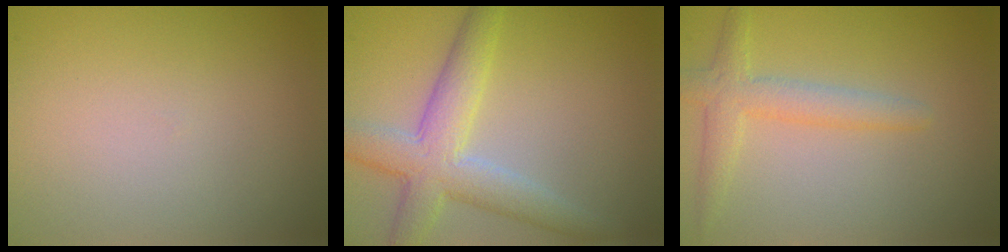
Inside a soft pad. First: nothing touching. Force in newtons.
{"total": 5.4, "press": 5.4, "slide": 0.1}
{"total": 2.8, "press": 2.7, "slide": 0.2}